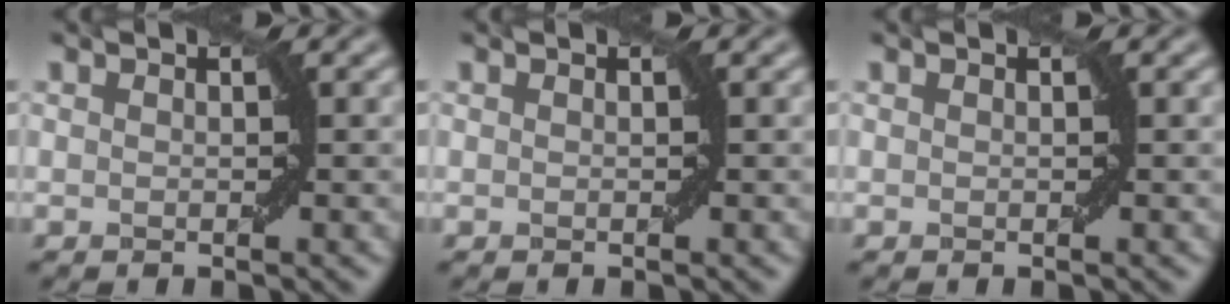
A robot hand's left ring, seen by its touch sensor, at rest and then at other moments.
{"total": 0.0}
{"total": 0.0}